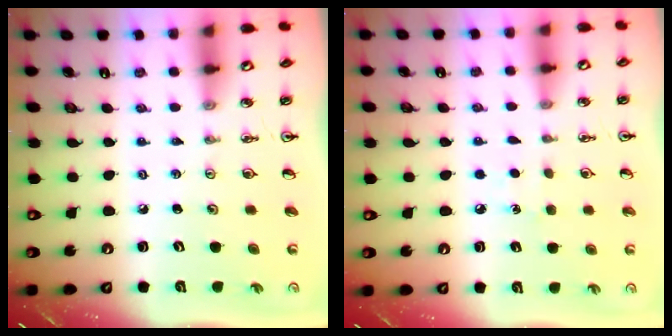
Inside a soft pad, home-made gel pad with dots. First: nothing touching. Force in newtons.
{"total": 4.6, "press": 4.5, "slide": 0.5}